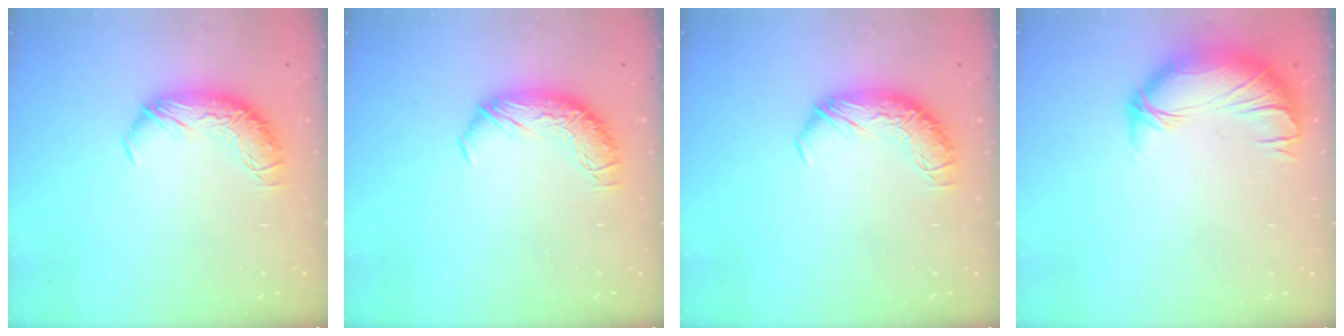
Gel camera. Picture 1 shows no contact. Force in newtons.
{"total": 0.0}
{"total": 0.0}
{"total": 3.8, "press": 3.0, "slide": 2.2}